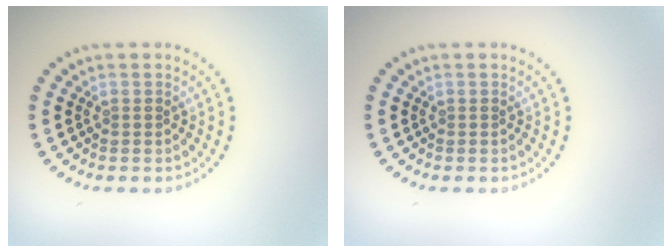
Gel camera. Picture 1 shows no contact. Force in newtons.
{"total": 0.0}